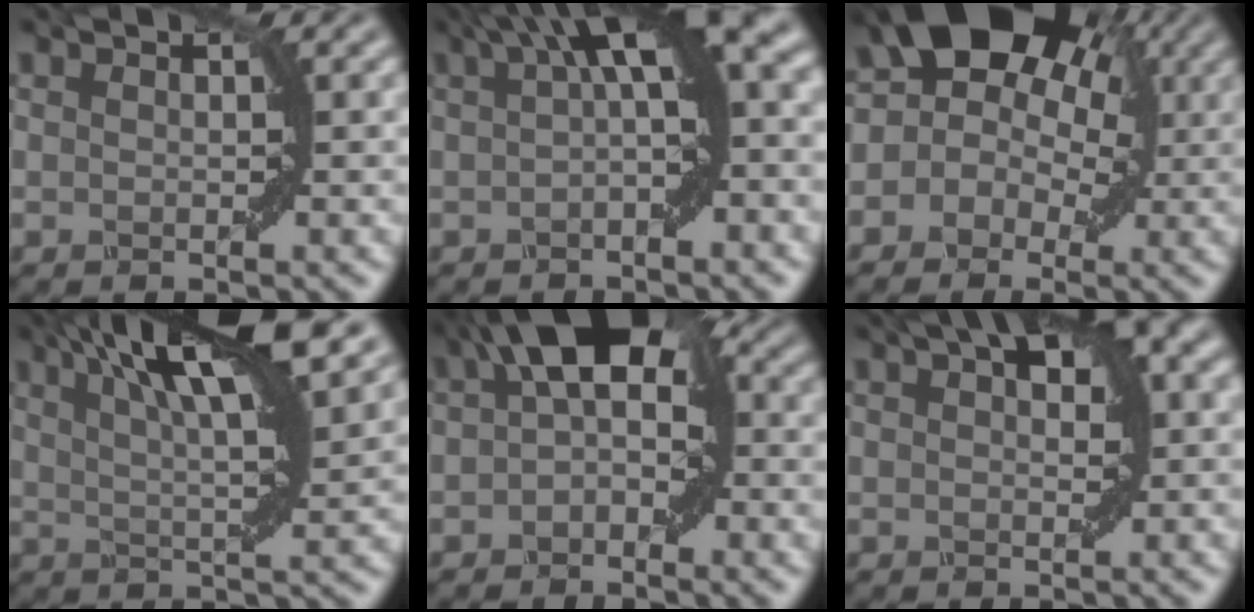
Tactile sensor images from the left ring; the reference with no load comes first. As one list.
[{"total": 9.1, "force": [2.6, 2.6, 8.3], "torque": [-0.111, 0.032, 0.037]}, {"total": 14.0, "force": [4.9, 10.4, 8.1], "torque": [-0.108, 0.068, 0.040]}, {"total": 10.9, "force": [5.7, 2.4, 8.9], "torque": [-0.124, 0.025, 0.087]}, {"total": 7.9, "force": [1.2, 4.2, 6.6], "torque": [-0.087, 0.032, 0.008]}, {"total": 7.4, "force": [3.2, 2.9, 6.0], "torque": [-0.073, 0.029, 0.053]}]